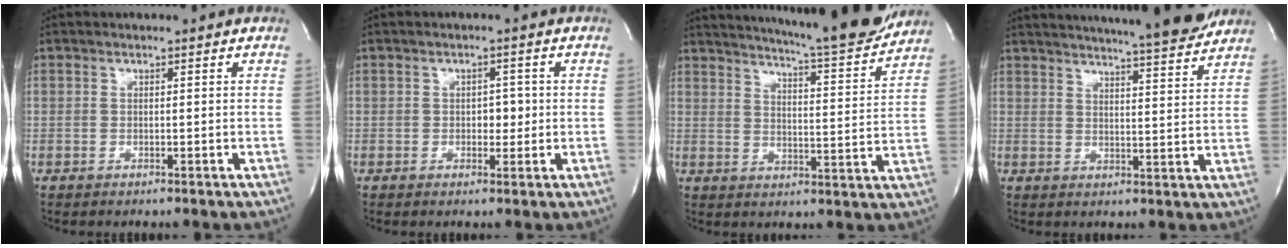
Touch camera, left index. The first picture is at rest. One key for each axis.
{"total": 2.2, "fx": 0.0, "fy": 1.4, "fz": 1.7, "tx": -0.019, "ty": 0.002, "tz": 0.001}
{"total": 18.4, "fx": 16.9, "fy": 0.3, "fz": 7.4, "tx": -0.118, "ty": -0.045, "tz": 0.222}
{"total": 17.0, "fx": 15.5, "fy": 0.1, "fz": 6.9, "tx": -0.112, "ty": -0.021, "tz": 0.202}